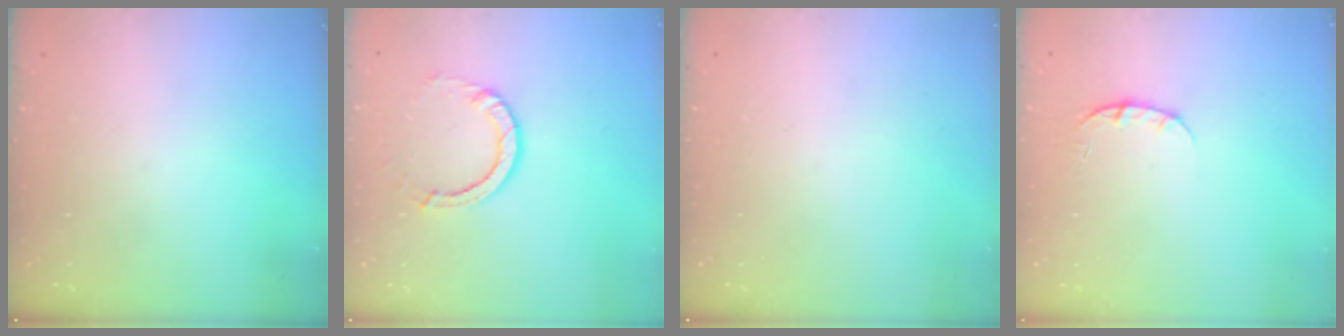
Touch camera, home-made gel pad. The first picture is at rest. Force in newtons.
{"total": 4.5, "press": 4.5, "slide": 0.3}
{"total": 0.0}
{"total": 2.3, "press": 2.3, "slide": 0.3}